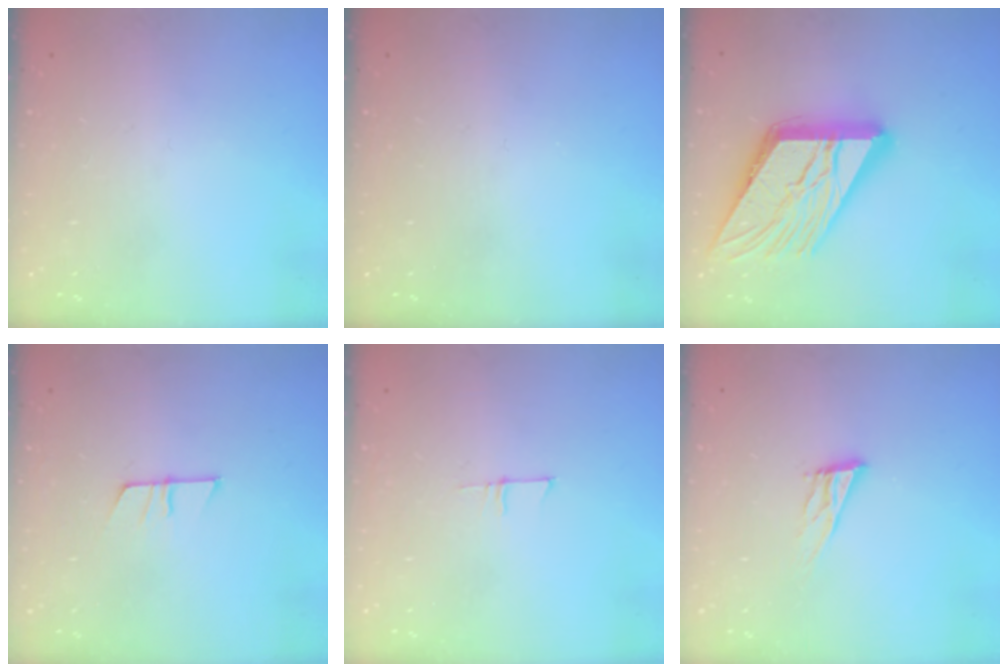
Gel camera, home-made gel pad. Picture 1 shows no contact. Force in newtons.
{"total": 0.0}
{"total": 21.6, "press": 21.4, "slide": 2.5}
{"total": 7.1, "press": 7.1, "slide": 0.6}
{"total": 4.8, "press": 4.8, "slide": 0.3}
{"total": 9.3, "press": 9.0, "slide": 2.5}